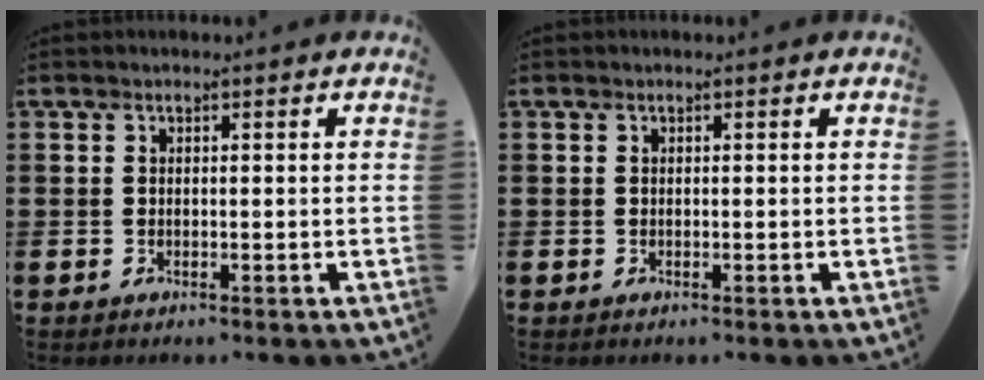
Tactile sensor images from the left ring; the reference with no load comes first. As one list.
[{"total": 0.0}]